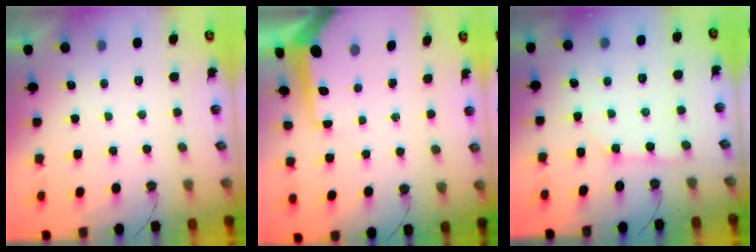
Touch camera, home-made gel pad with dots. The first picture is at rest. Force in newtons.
{"total": 8.1, "press": 8.1, "slide": 0.8}
{"total": 2.2, "press": 2.2, "slide": 0.3}